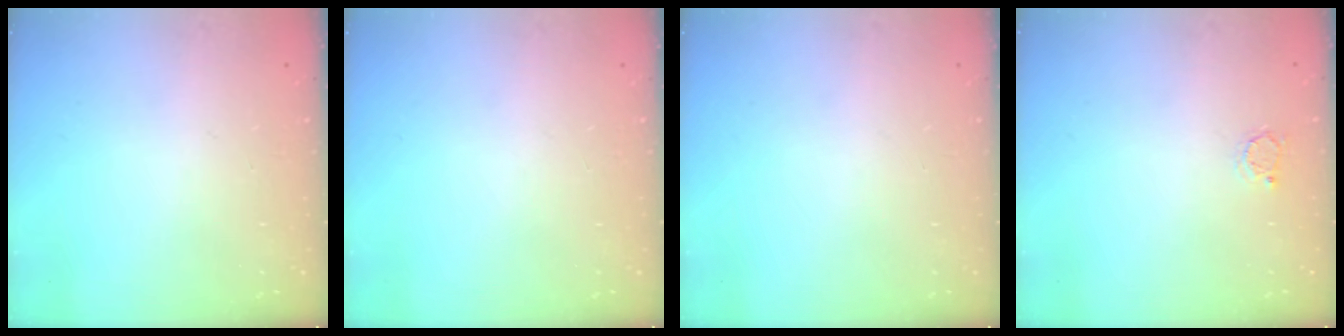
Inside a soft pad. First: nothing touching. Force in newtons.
{"total": 0.0}
{"total": 0.0}
{"total": 2.0, "press": 2.0, "slide": 0.4}